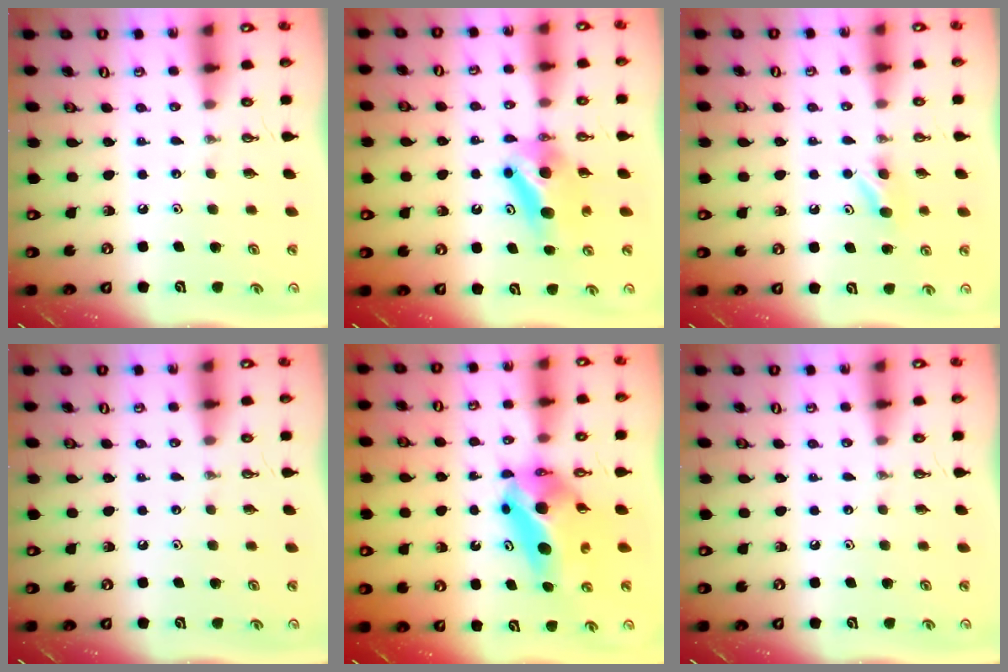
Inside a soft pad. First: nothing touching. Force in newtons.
{"total": 7.9, "press": 6.6, "slide": 4.3}
{"total": 4.0, "press": 3.9, "slide": 0.6}
{"total": 0.0}
{"total": 8.7, "press": 8.3, "slide": 2.3}
{"total": 0.0}